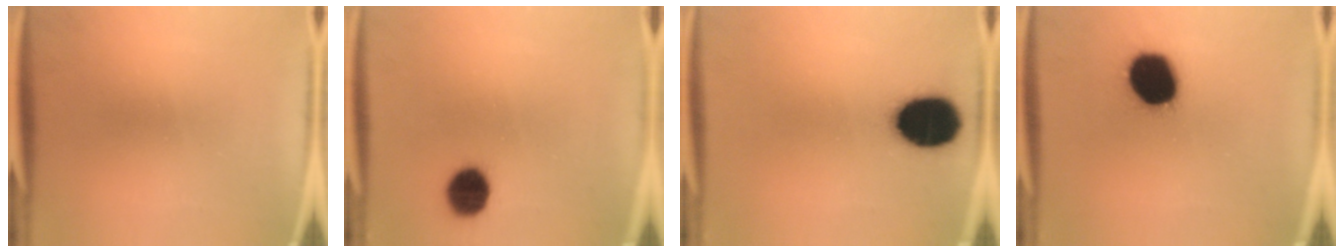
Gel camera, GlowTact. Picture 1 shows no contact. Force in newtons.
{"total": 8.7}
{"total": 16.4}
{"total": 18.3}